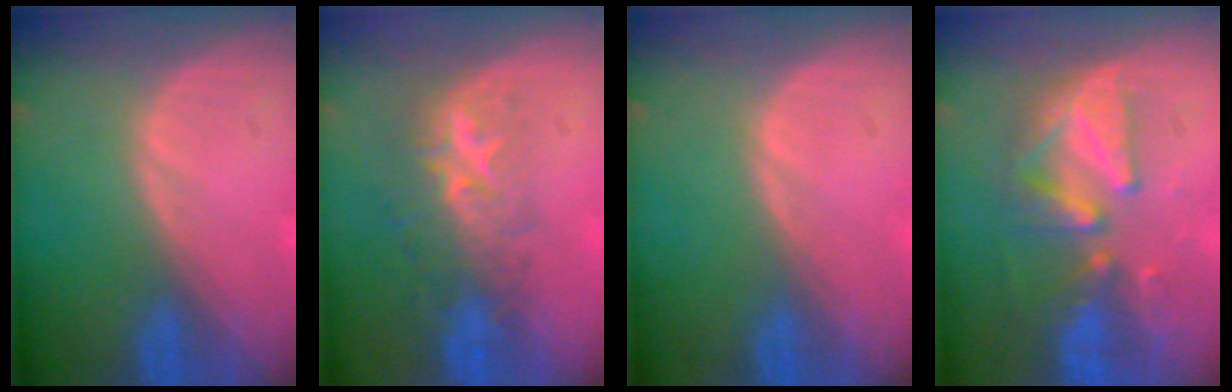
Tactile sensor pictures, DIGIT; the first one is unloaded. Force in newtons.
{"total": 8.8, "press": 7.2, "slide": 4.9}
{"total": 0.0}
{"total": 8.4, "press": 8.1, "slide": 2.0}